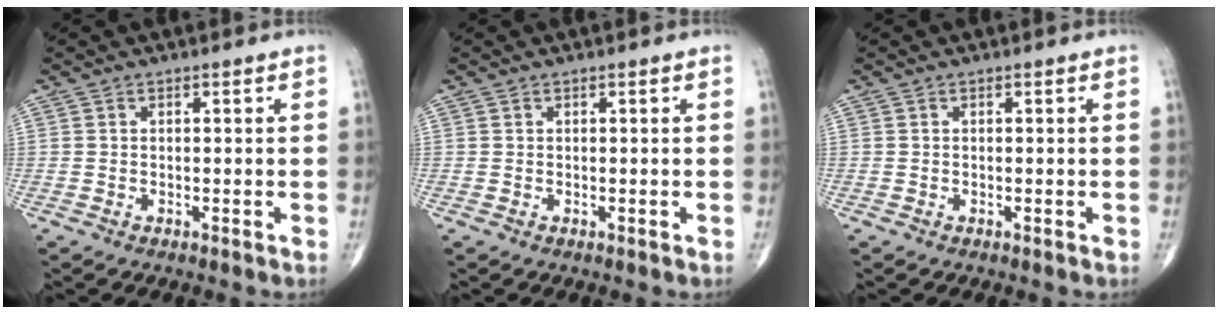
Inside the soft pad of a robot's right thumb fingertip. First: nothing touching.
{"total": 0.0}
{"total": 0.0}